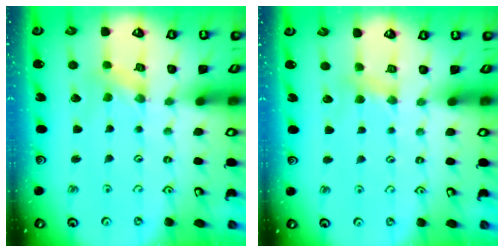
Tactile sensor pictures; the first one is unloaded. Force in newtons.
{"total": 3.7, "press": 3.7, "slide": 0.5}